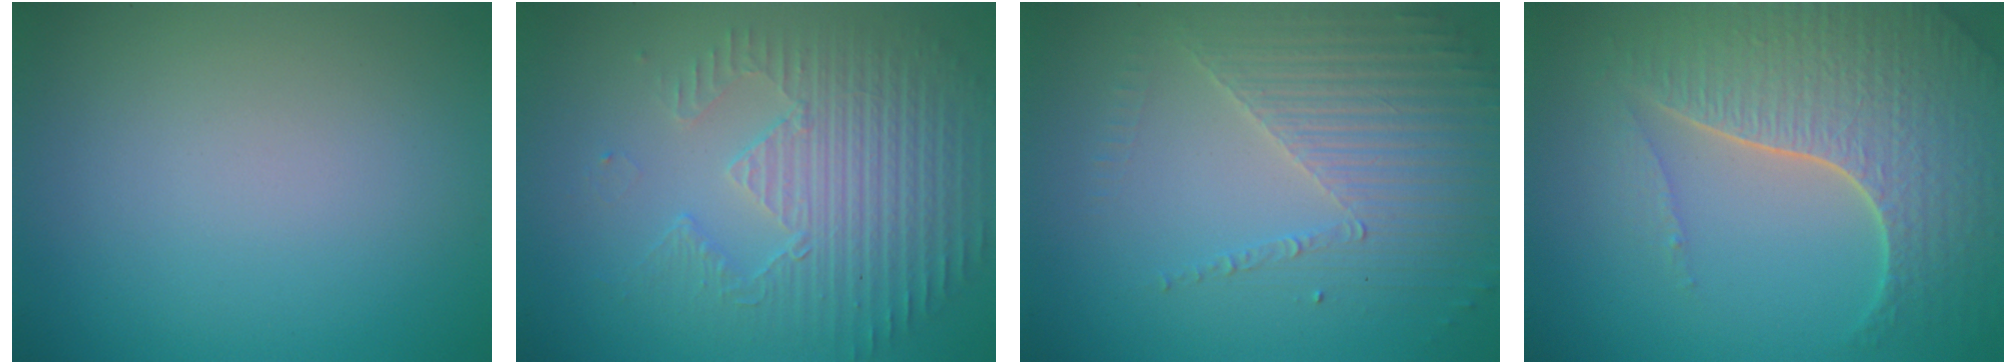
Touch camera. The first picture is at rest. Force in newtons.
{"total": 3.8, "press": 3.6, "slide": 1.3}
{"total": 3.6, "press": 3.3, "slide": 1.4}
{"total": 7.4, "press": 5.3, "slide": 5.2}